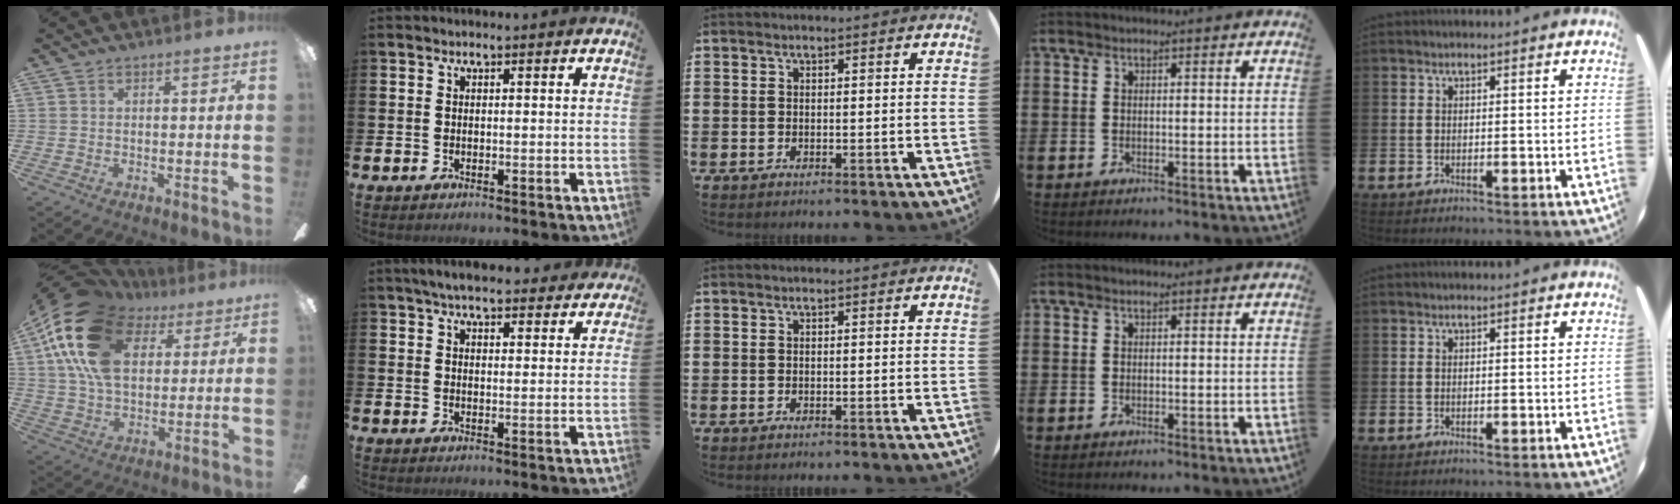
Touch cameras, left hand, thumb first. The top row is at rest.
{"thumb": {"total": 23.2, "force": [9.3, 15.1, 15.0], "torque": [-0.320, -0.022, 0.161]}, "index": {"total": 5.5, "force": [5.2, 1.2, 1.6], "torque": [-0.038, -0.016, 0.094]}}